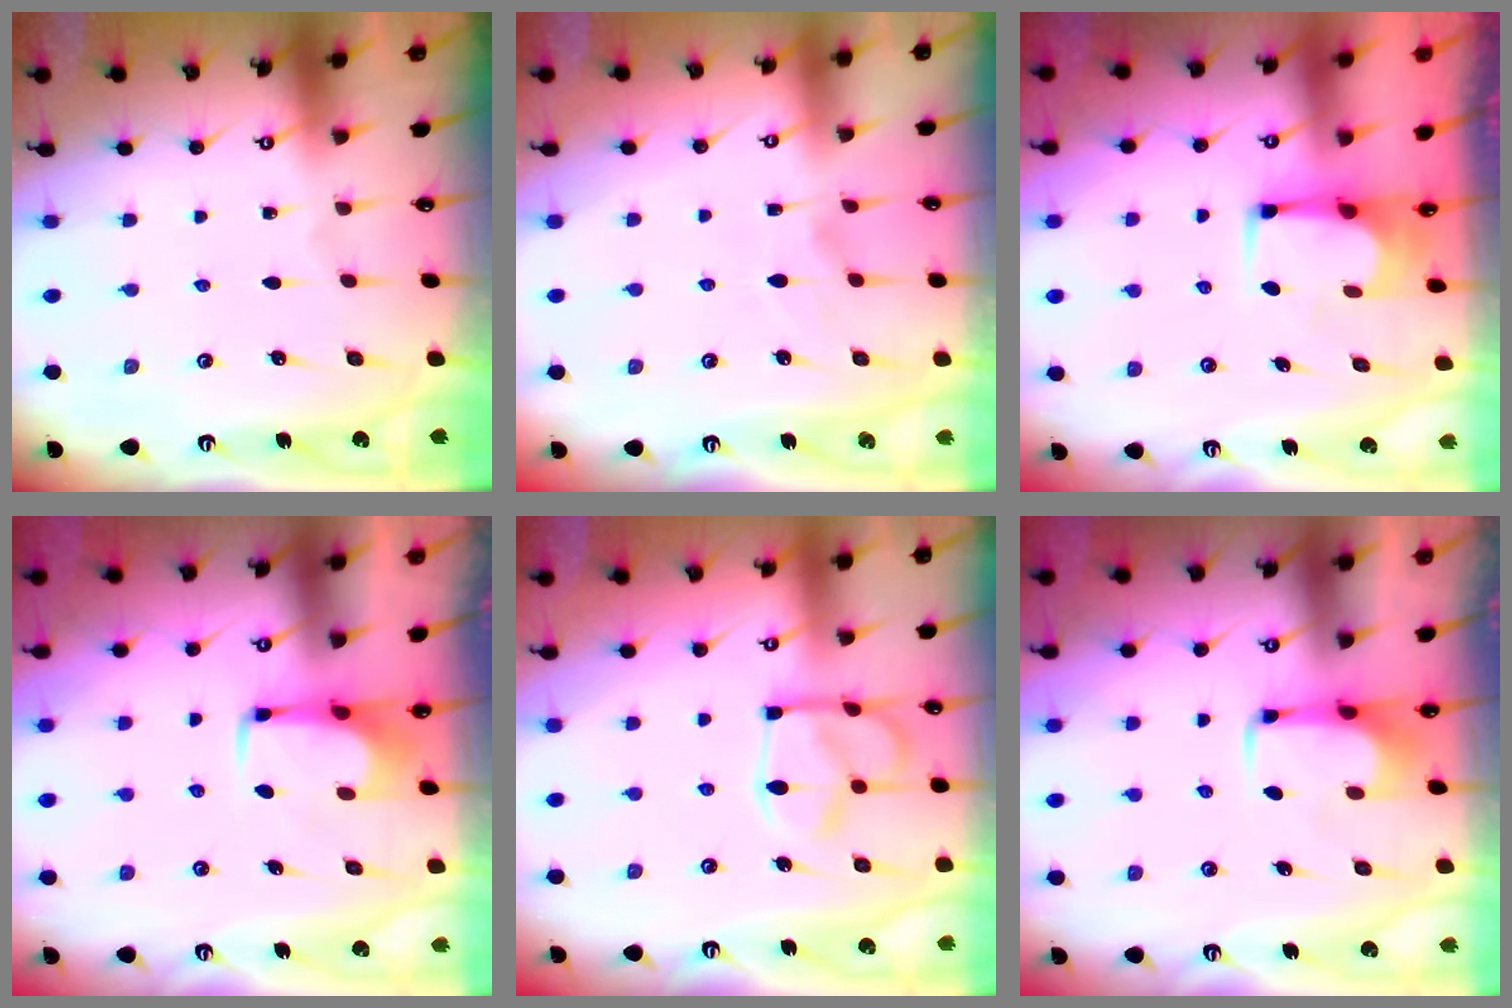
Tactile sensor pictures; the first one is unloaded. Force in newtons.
{"total": 2.8, "press": 2.5, "slide": 1.2}
{"total": 2.1, "press": 2.1, "slide": 0.2}
{"total": 1.0, "press": 0.9, "slide": 0.4}
{"total": 11.4, "press": 11.3, "slide": 1.1}
{"total": 2.2, "press": 2.1, "slide": 0.4}